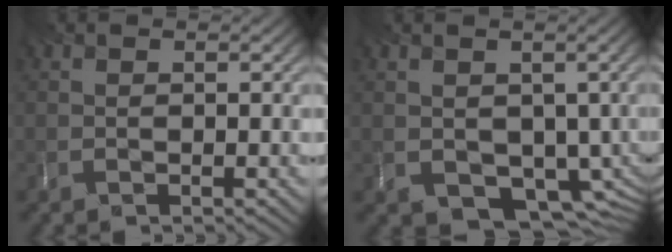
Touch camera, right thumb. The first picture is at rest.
{"total": 5.1, "force": [-0.4, 4.2, 2.8], "torque": [-0.068, -0.039, 0.008]}